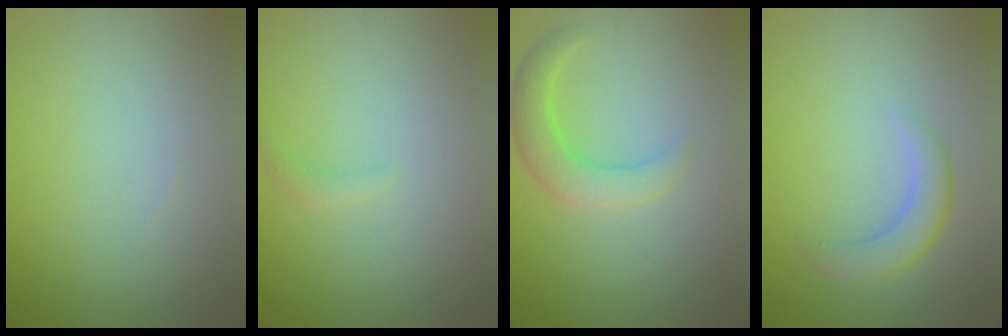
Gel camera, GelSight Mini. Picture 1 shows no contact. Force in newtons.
{"total": 0.8, "press": 0.8, "slide": 0.1}
{"total": 3.4, "press": 3.4, "slide": 0.1}
{"total": 2.8, "press": 2.8, "slide": 0.2}